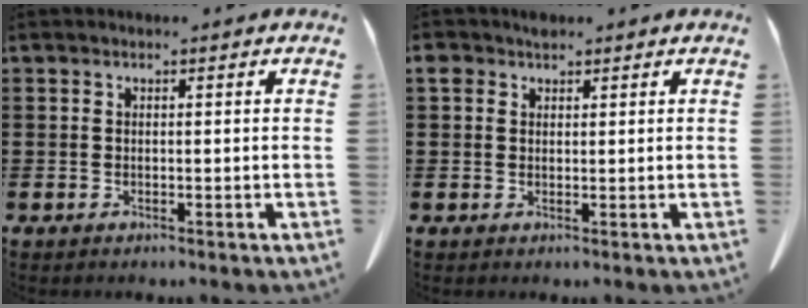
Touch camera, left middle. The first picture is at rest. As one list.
[{"total": 2.1, "force": [1.4, 1.3, 0.8], "torque": [-0.022, 0.006, 0.025]}]